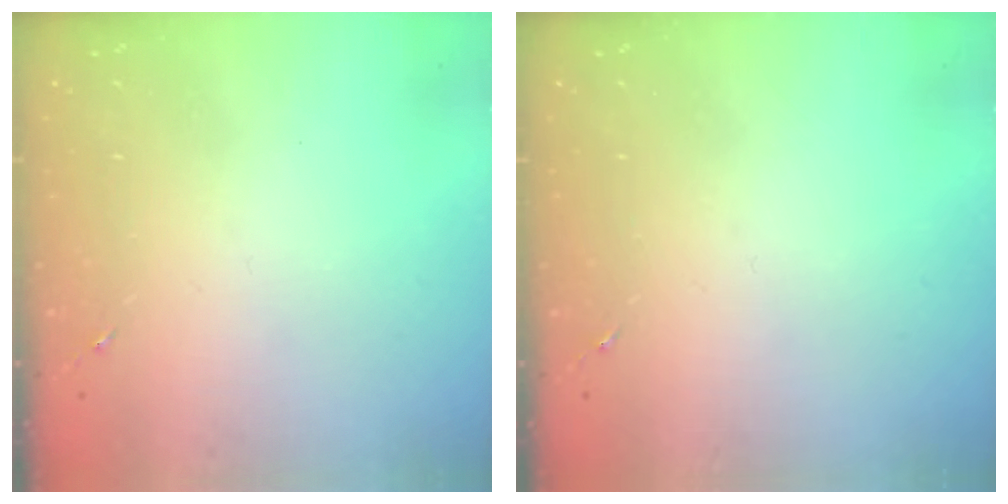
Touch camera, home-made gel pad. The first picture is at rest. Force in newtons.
{"total": 0.0}